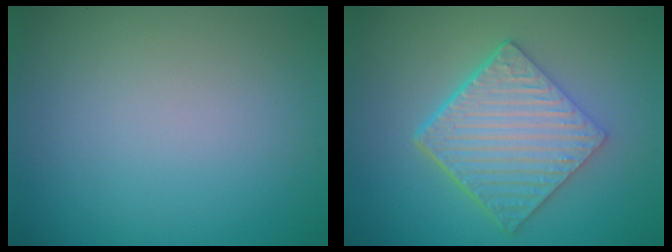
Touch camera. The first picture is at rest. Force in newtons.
{"total": 6.6, "press": 4.7, "slide": 4.7}